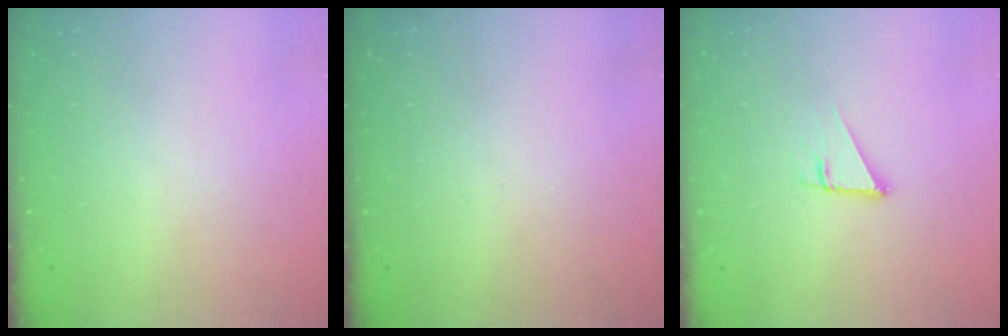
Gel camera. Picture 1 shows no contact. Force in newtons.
{"total": 0.0}
{"total": 2.7, "press": 2.7, "slide": 0.1}